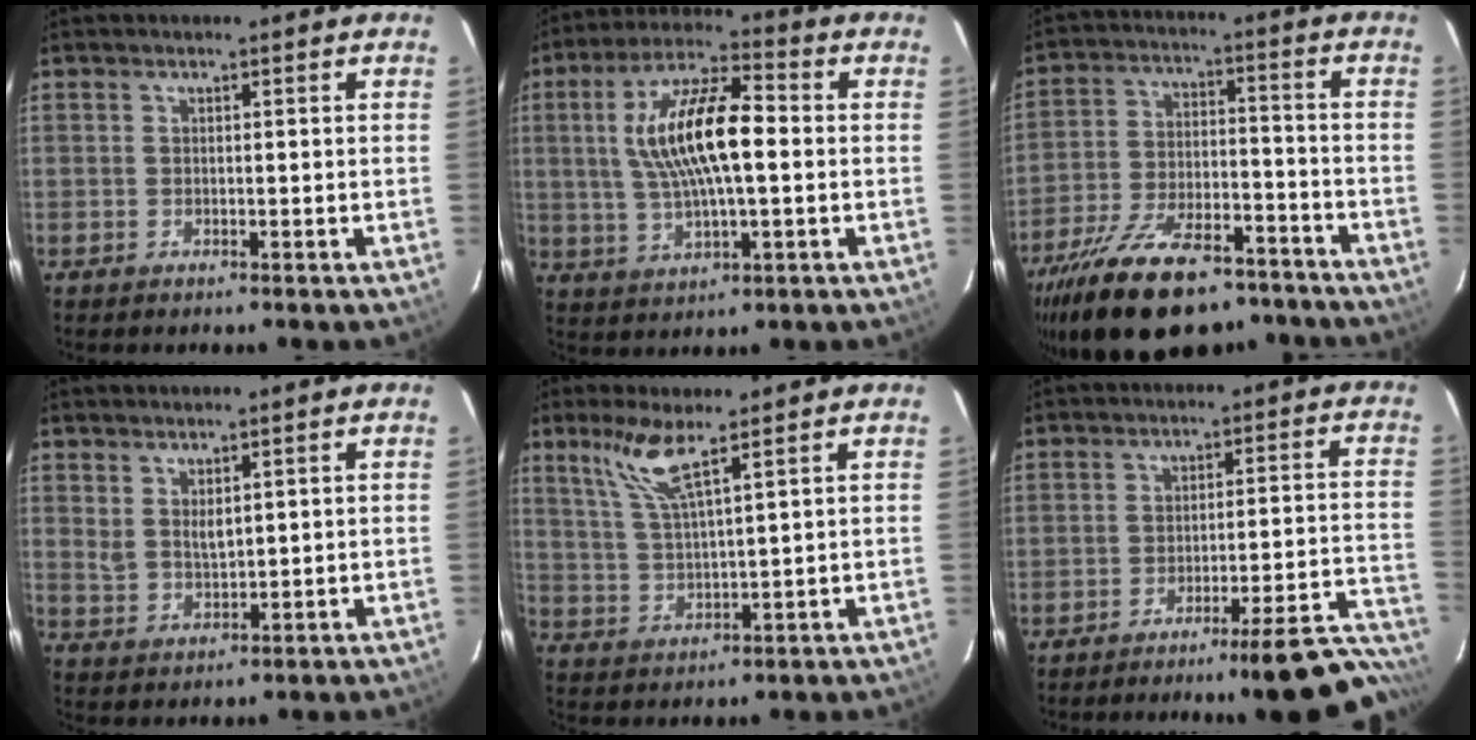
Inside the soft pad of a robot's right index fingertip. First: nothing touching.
{"total": 14.8, "force": [0.9, 4.8, 14.0], "torque": [-0.267, 0.016, 0.018]}
{"total": 23.9, "force": [-18.4, 9.4, 12.1], "torque": [-0.232, -0.017, -0.273]}
{"total": 3.7, "force": [2.2, 1.6, 2.5], "torque": [-0.045, -0.006, 0.044]}
{"total": 7.2, "force": [4.9, 0.6, 5.3], "torque": [-0.113, 0.000, 0.104]}
{"total": 16.0, "force": [-13.9, 0.0, 7.9], "torque": [-0.070, 0.008, -0.186]}